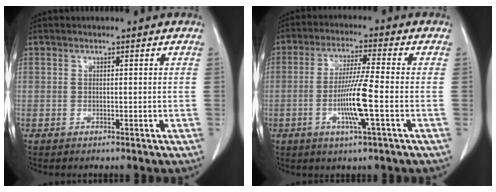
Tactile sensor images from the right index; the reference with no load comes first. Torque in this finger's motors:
{"motor_torque": [1.74, -0.18, 0.81, 0.12]}